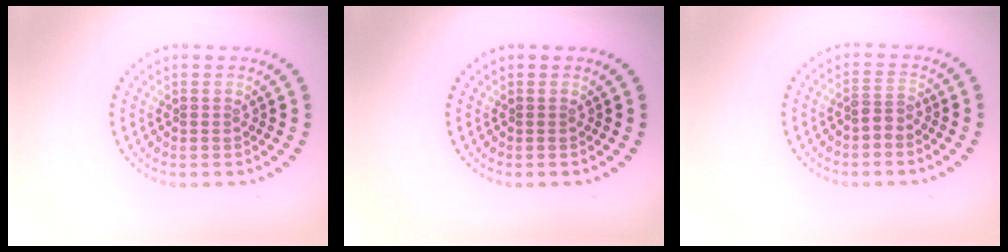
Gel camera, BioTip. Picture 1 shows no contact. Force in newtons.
{"total": 0.0}
{"total": 1.5, "press": 0.9, "slide": 1.1}